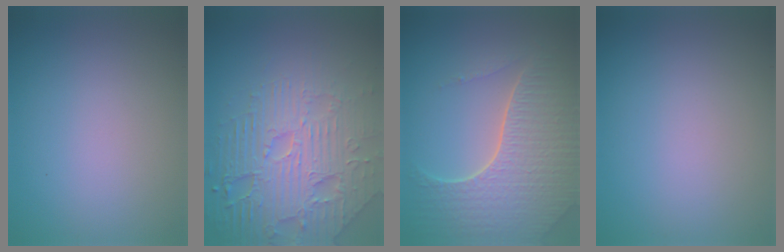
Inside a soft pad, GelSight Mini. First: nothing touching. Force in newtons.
{"total": 8.4, "press": 6.0, "slide": 5.8}
{"total": 7.0, "press": 5.0, "slide": 4.9}
{"total": 0.0}